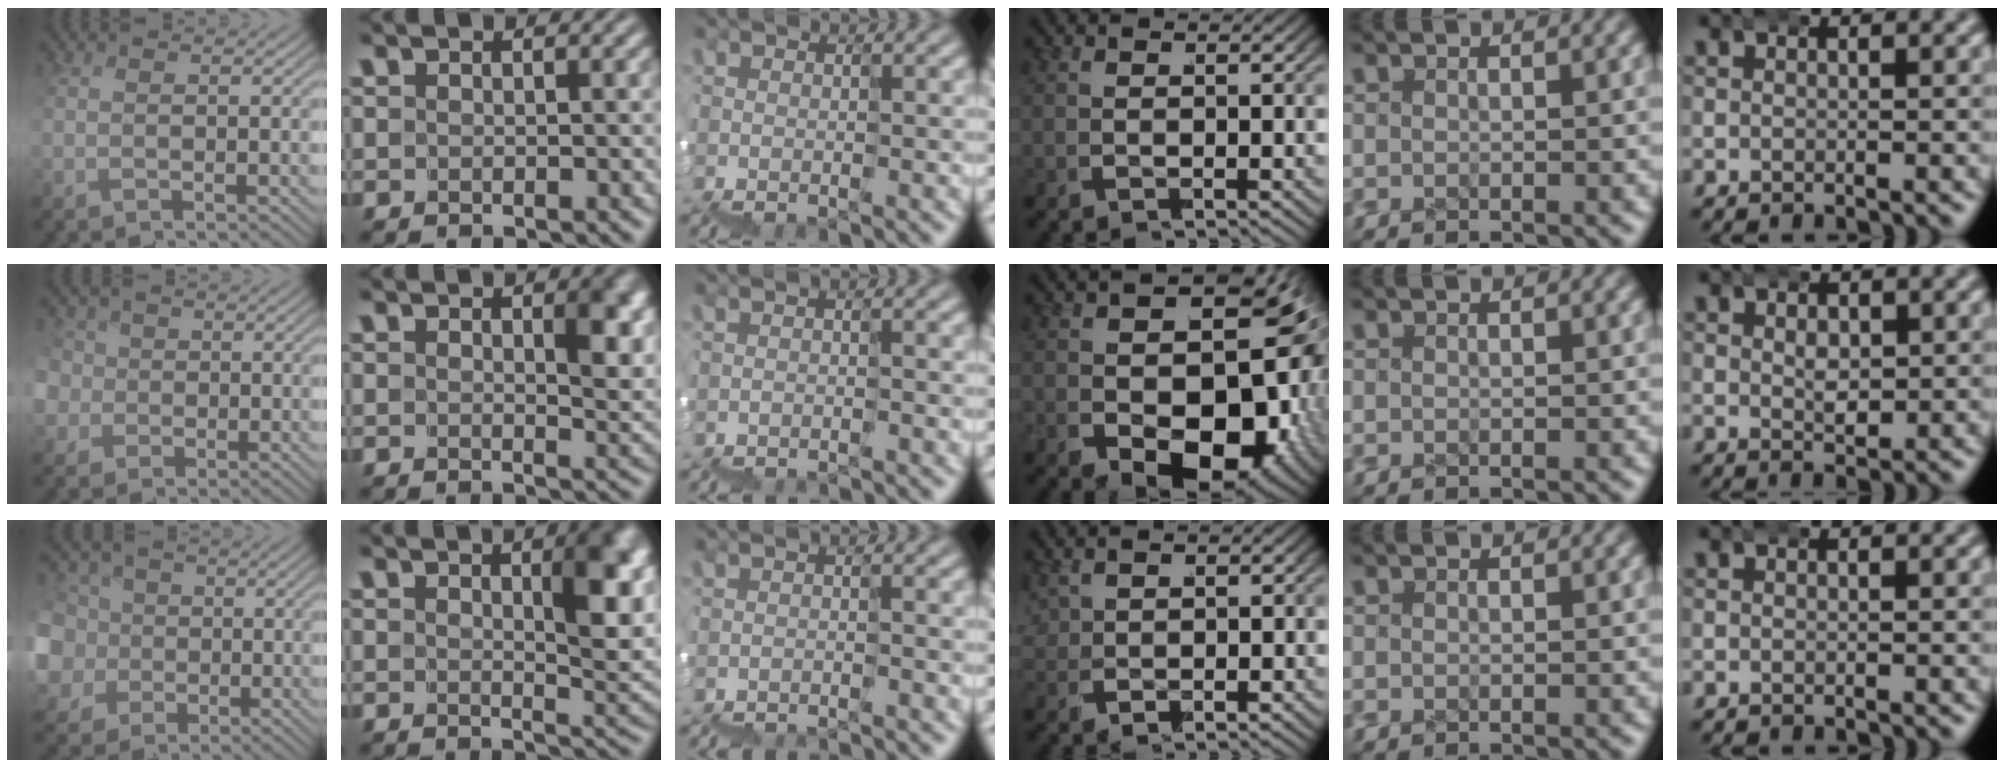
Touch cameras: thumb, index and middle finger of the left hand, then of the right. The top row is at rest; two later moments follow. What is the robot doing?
{"motion": "wrap", "object": "ethernet cable"}